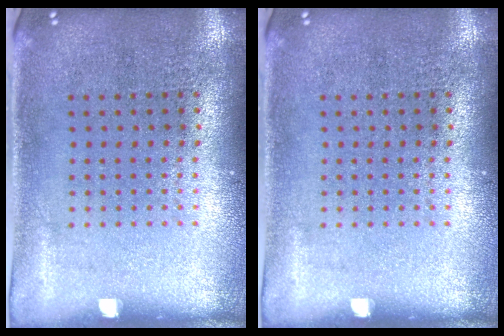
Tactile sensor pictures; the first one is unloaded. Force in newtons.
{"total": 0.0}